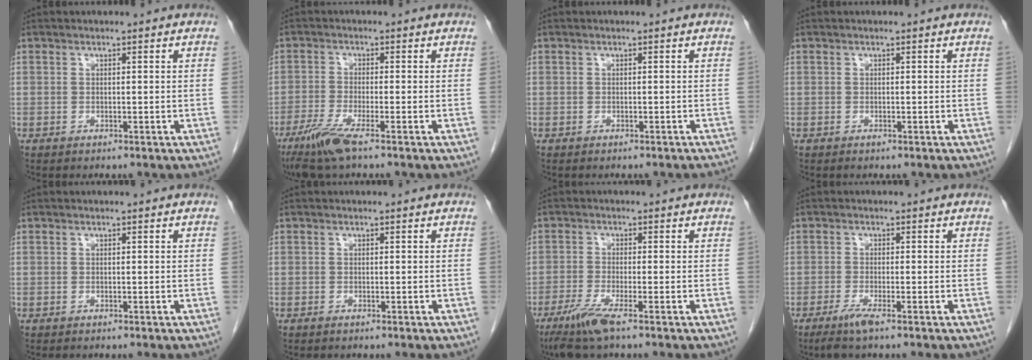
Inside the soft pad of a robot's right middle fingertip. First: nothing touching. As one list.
[{"total": 5.9, "force": [-3.8, 0.2, 4.5], "torque": [-0.096, -0.018, -0.077]}, {"total": 2.6, "force": [-2.4, 0.2, 0.9], "torque": [-0.015, -0.008, -0.027]}, {"total": 0.0}, {"total": 0.0}, {"total": 0.0}, {"total": 5.2, "force": [-3.3, 0.0, 4.0], "torque": [-0.086, -0.017, -0.068]}, {"total": 2.9, "force": [-1.9, -0.1, 2.2], "torque": [-0.050, -0.009, -0.041]}]